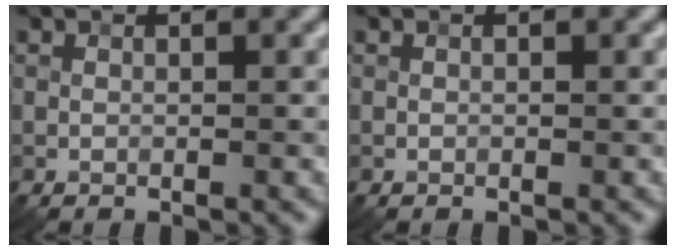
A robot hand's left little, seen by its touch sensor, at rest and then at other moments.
{"total": 0.0}